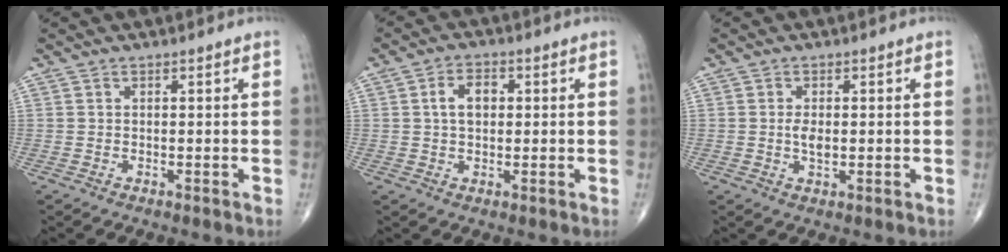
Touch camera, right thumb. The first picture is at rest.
{"total": 5.1, "force": [0.9, 3.4, 3.8], "torque": [-0.060, 0.010, 0.012]}
{"total": 2.8, "force": [0.0, 1.3, 2.5], "torque": [-0.047, -0.004, -0.002]}